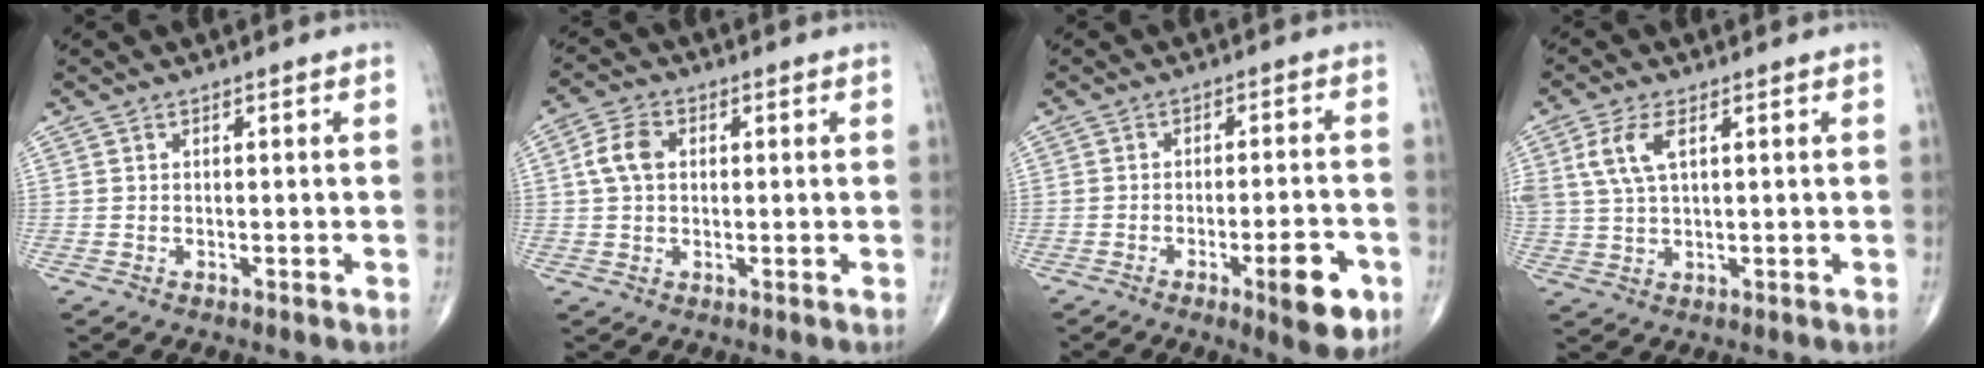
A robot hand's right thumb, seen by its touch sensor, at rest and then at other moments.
{"total": 5.4, "force": [0.8, 3.8, 3.8], "torque": [-0.074, 0.010, 0.011]}
{"total": 9.1, "force": [-4.0, 2.5, 7.8], "torque": [-0.095, 0.015, -0.051]}
{"total": 6.3, "force": [2.3, 2.9, 5.2], "torque": [-0.122, 0.001, 0.050]}